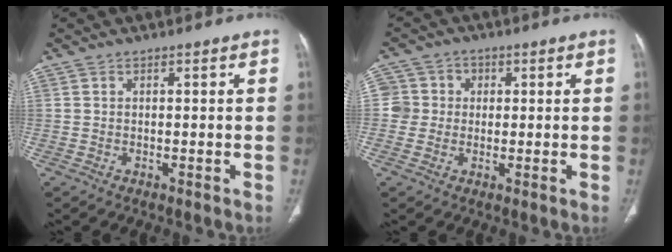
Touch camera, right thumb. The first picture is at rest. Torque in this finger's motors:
{"motor_torque": [-0.19, 0.00, -0.02, 0.43, -0.03]}